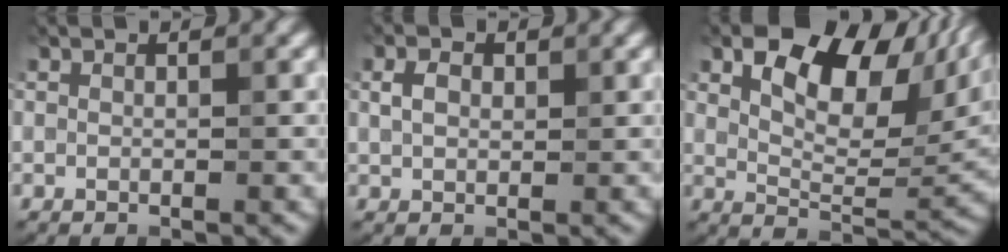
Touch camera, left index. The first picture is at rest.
{"total": 2.0, "force": [0.5, 1.4, 1.3], "torque": [-0.031, 0.002, 0.009]}
{"total": 11.6, "force": [5.4, 5.8, 8.6], "torque": [-0.127, 0.005, 0.093]}